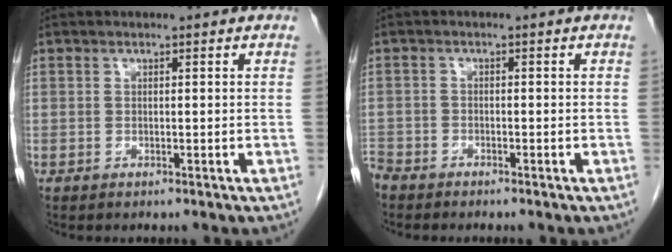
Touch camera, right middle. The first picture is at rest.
{"total": 3.1, "force": [-2.9, 0.9, 0.4], "torque": [-0.006, -0.006, -0.057]}